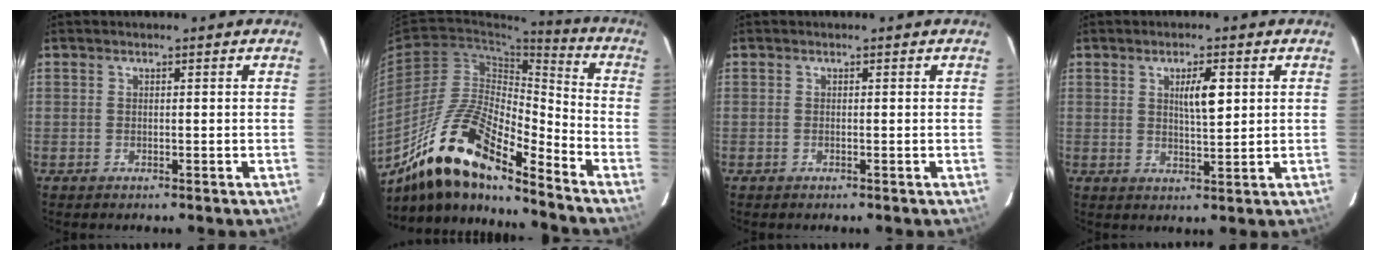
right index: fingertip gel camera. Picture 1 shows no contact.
{"total": 17.3, "force": [-12.9, 3.9, 10.8], "torque": [-0.198, 0.008, -0.233]}
{"total": 0.0}
{"total": 4.5, "force": [1.4, 0.9, 4.2], "torque": [-0.071, 0.001, 0.025]}